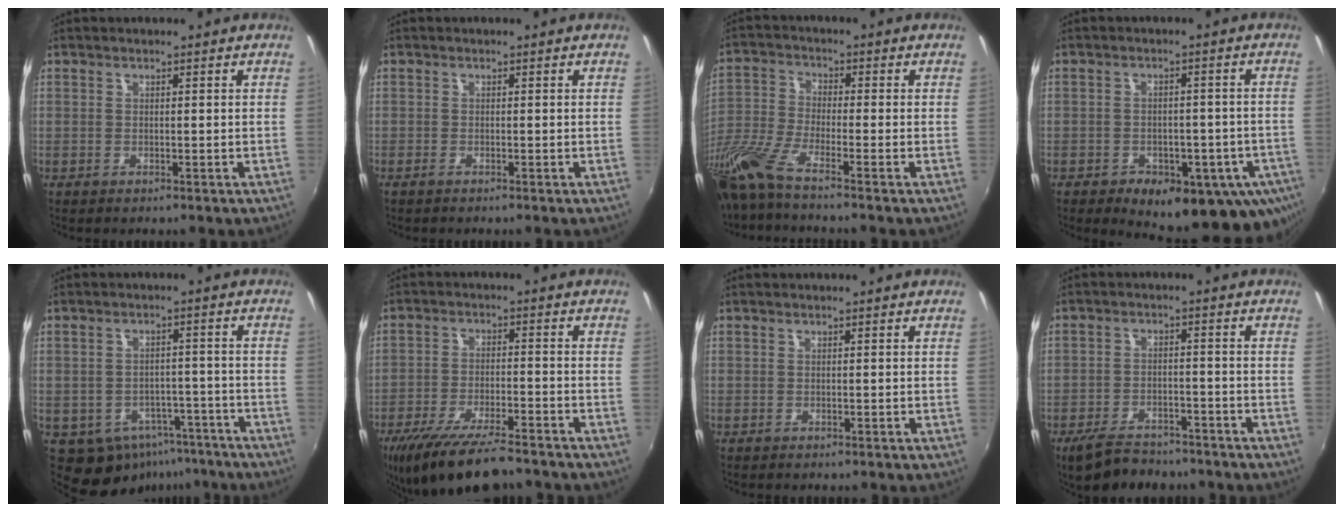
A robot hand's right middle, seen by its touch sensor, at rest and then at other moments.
{"total": 0.6, "force": [-0.5, 0.0, 0.4], "torque": [-0.007, -0.003, -0.012]}
{"total": 11.2, "force": [-8.7, 0.4, 7.0], "torque": [-0.163, -0.031, -0.175]}
{"total": 18.9, "force": [-10.1, 10.8, 11.8], "torque": [-0.187, -0.018, -0.116]}
{"total": 10.4, "force": [-6.0, 7.6, 3.8], "torque": [-0.083, 0.013, -0.057]}
{"total": 14.7, "force": [-11.8, 3.5, 8.0], "torque": [-0.167, -0.031, -0.195]}
{"total": 0.0}
{"total": 9.0, "force": [-7.2, 4.2, 3.5], "torque": [-0.094, -0.002, -0.111]}